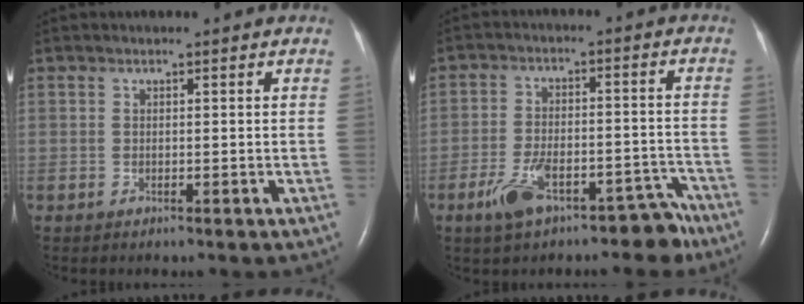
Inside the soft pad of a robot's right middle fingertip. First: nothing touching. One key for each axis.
{"total": 9.3, "fx": -6.5, "fy": 3.6, "fz": 5.6, "tx": -0.089, "ty": 0.021, "tz": -0.101}